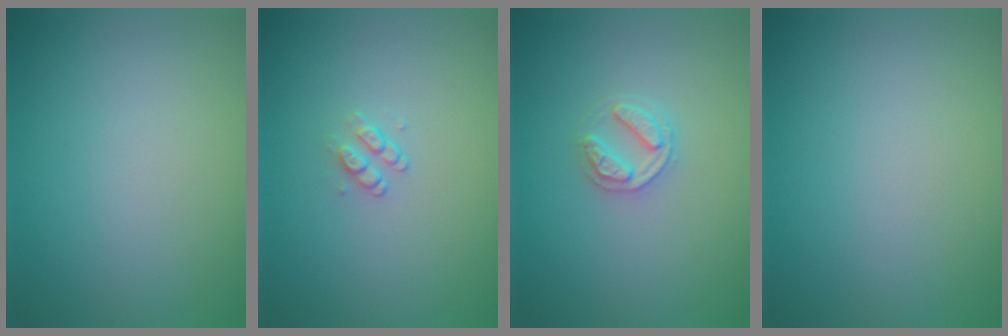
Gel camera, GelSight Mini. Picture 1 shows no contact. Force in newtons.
{"total": 1.1, "press": 0.8, "slide": 0.7}
{"total": 2.4, "press": 2.4, "slide": 0.4}
{"total": 0.0}